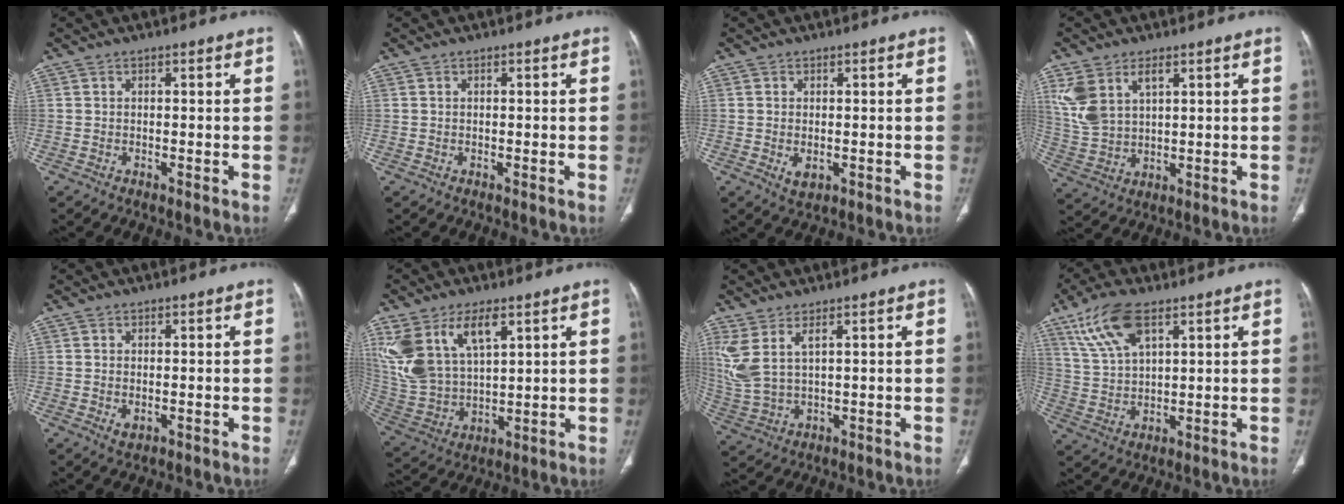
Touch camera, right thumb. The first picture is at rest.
{"total": 0.0}
{"total": 2.5, "force": [-0.4, 1.6, 1.9], "torque": [-0.033, -0.005, -0.001]}
{"total": 9.9, "force": [4.4, 5.6, 6.9], "torque": [-0.147, -0.006, 0.100]}
{"total": 1.7, "force": [-0.2, 1.1, 1.3], "torque": [-0.023, -0.004, 0.001]}
{"total": 17.4, "force": [8.2, 9.1, 12.3], "torque": [-0.251, -0.022, 0.175]}
{"total": 8.3, "force": [3.7, 3.2, 6.7], "torque": [-0.172, -0.014, 0.091]}
{"total": 11.1, "force": [6.3, 4.8, 7.9], "torque": [-0.156, -0.014, 0.130]}